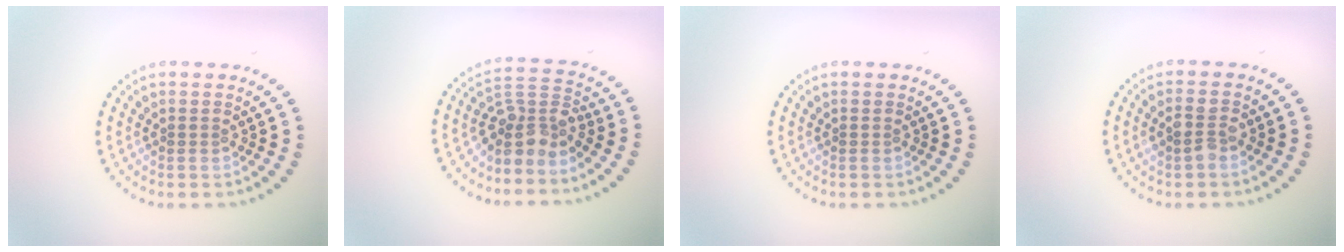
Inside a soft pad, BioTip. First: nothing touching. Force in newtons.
{"total": 3.7, "press": 2.7, "slide": 2.5}
{"total": 0.0}
{"total": 2.1, "press": 2.0, "slide": 0.2}